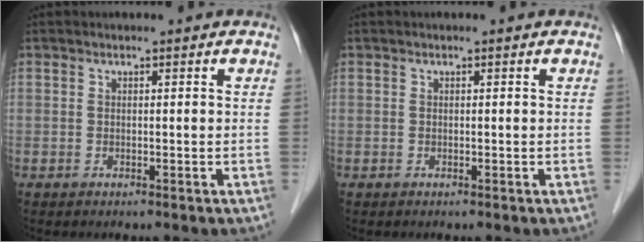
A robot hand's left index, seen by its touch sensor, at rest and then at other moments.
{"total": 0.0}